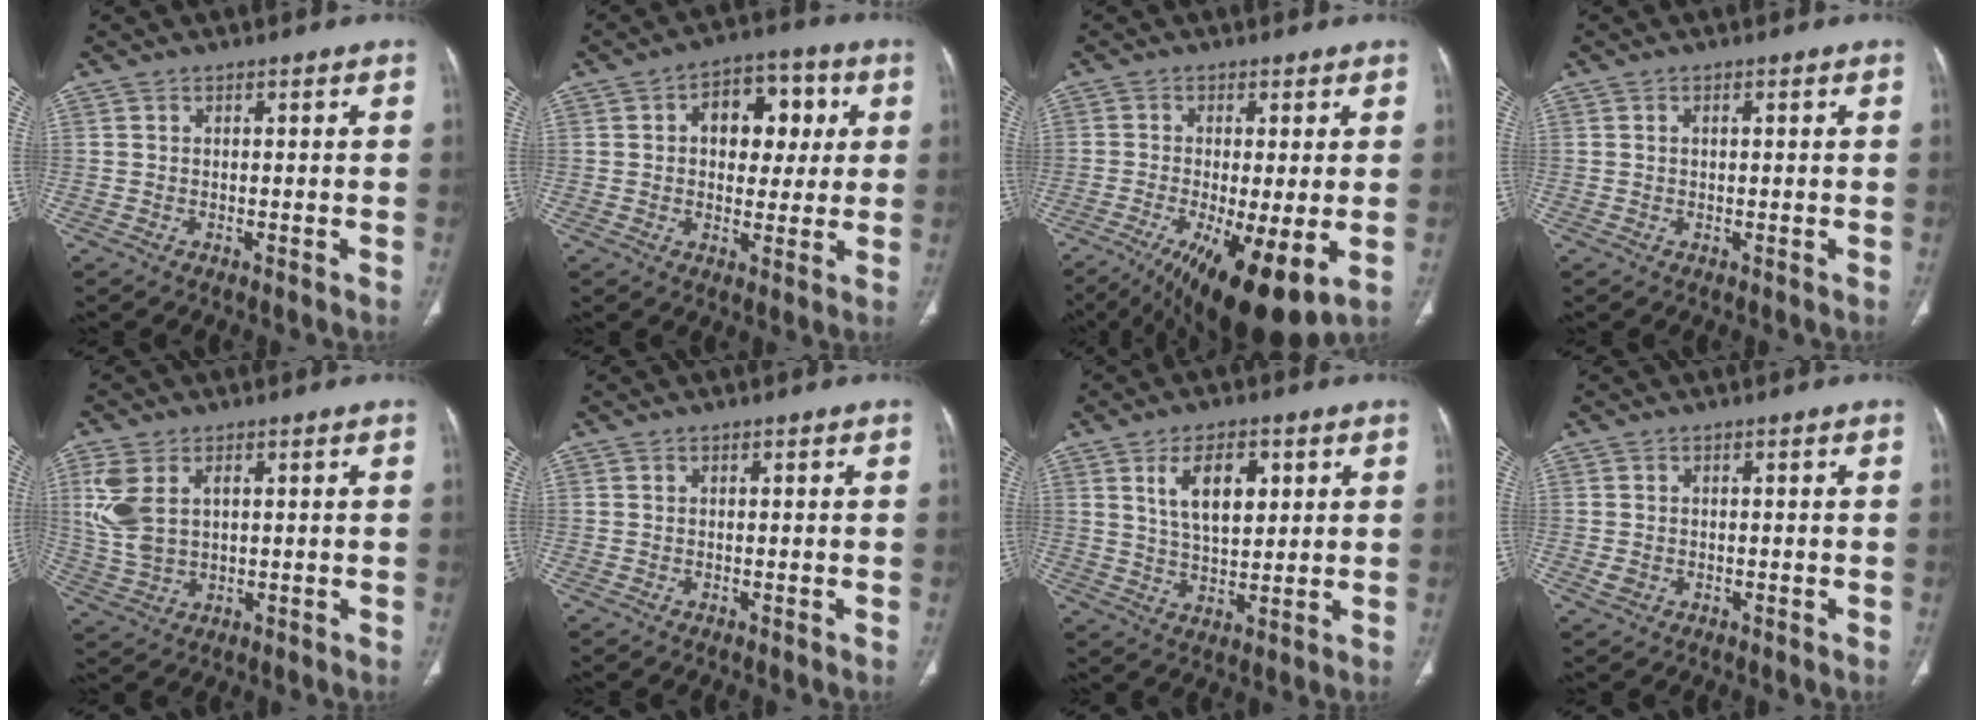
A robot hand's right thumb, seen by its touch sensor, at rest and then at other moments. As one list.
[{"total": 11.7, "force": [2.6, 7.8, 8.2], "torque": [-0.065, 0.014, 0.034]}, {"total": 14.7, "force": [-5.1, 4.1, 13.2], "torque": [-0.207, -0.024, -0.071]}, {"total": 1.0, "force": [0.2, 0.5, 0.8], "torque": [-0.017, 0.002, 0.005]}, {"total": 8.7, "force": [2.4, 5.4, 6.4], "torque": [-0.148, 0.003, 0.058]}, {"total": 0.0}, {"total": 9.3, "force": [3.4, 4.8, 7.2], "torque": [-0.103, -0.013, 0.066]}, {"total": 1.6, "force": [-0.3, 1.3, 0.8], "torque": [-0.016, 0.002, -0.001]}]